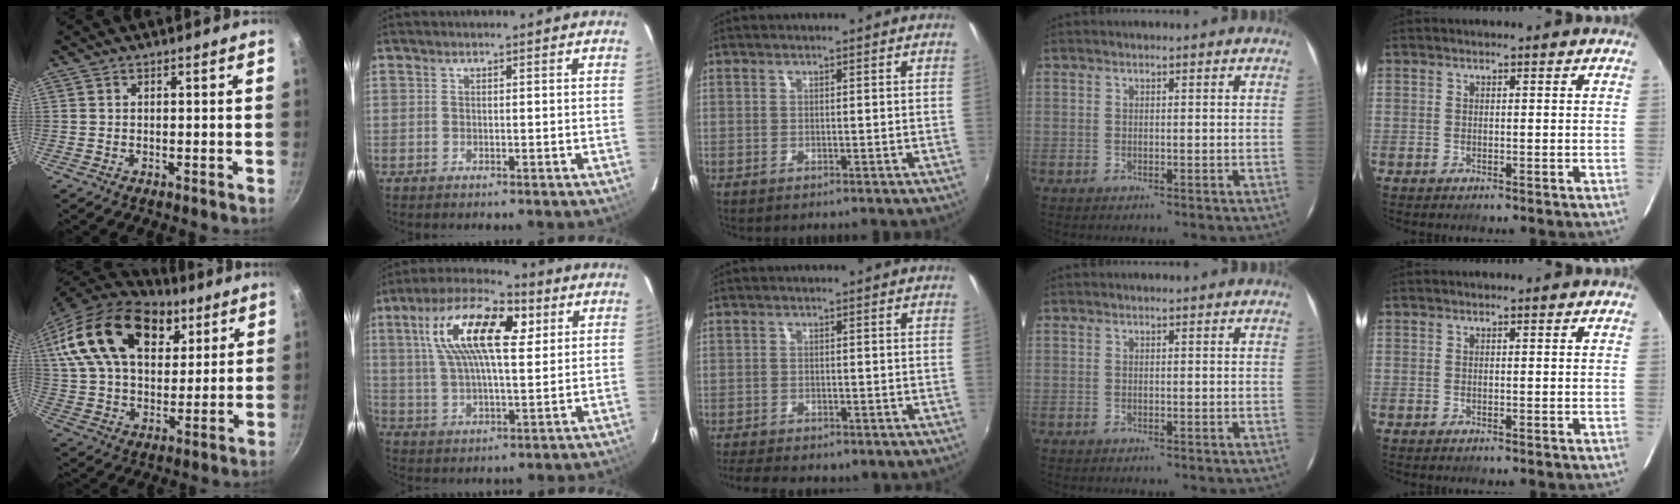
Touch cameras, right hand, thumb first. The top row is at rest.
{"thumb": {"total": 27.1, "force": [12.7, 16.2, 17.5], "torque": [-0.301, -0.003, 0.219]}, "index": {"total": 17.0, "force": [5.8, 6.7, 14.5], "torque": [-0.273, 0.031, 0.097]}, "middle": {"total": 7.5, "force": [-5.4, 3.3, 4.1], "torque": [-0.096, -0.027, -0.081]}}